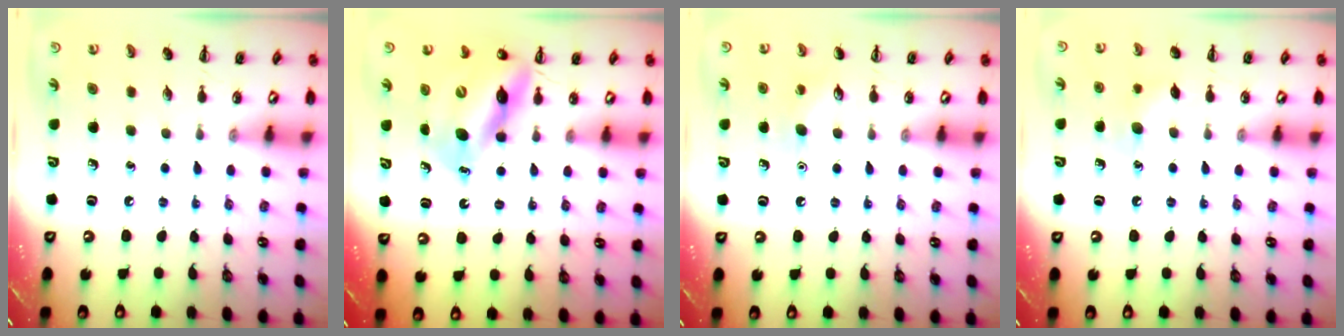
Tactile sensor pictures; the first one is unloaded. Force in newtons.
{"total": 12.8, "press": 12.4, "slide": 3.4}
{"total": 8.2, "press": 8.1, "slide": 1.4}
{"total": 7.4, "press": 7.2, "slide": 1.8}